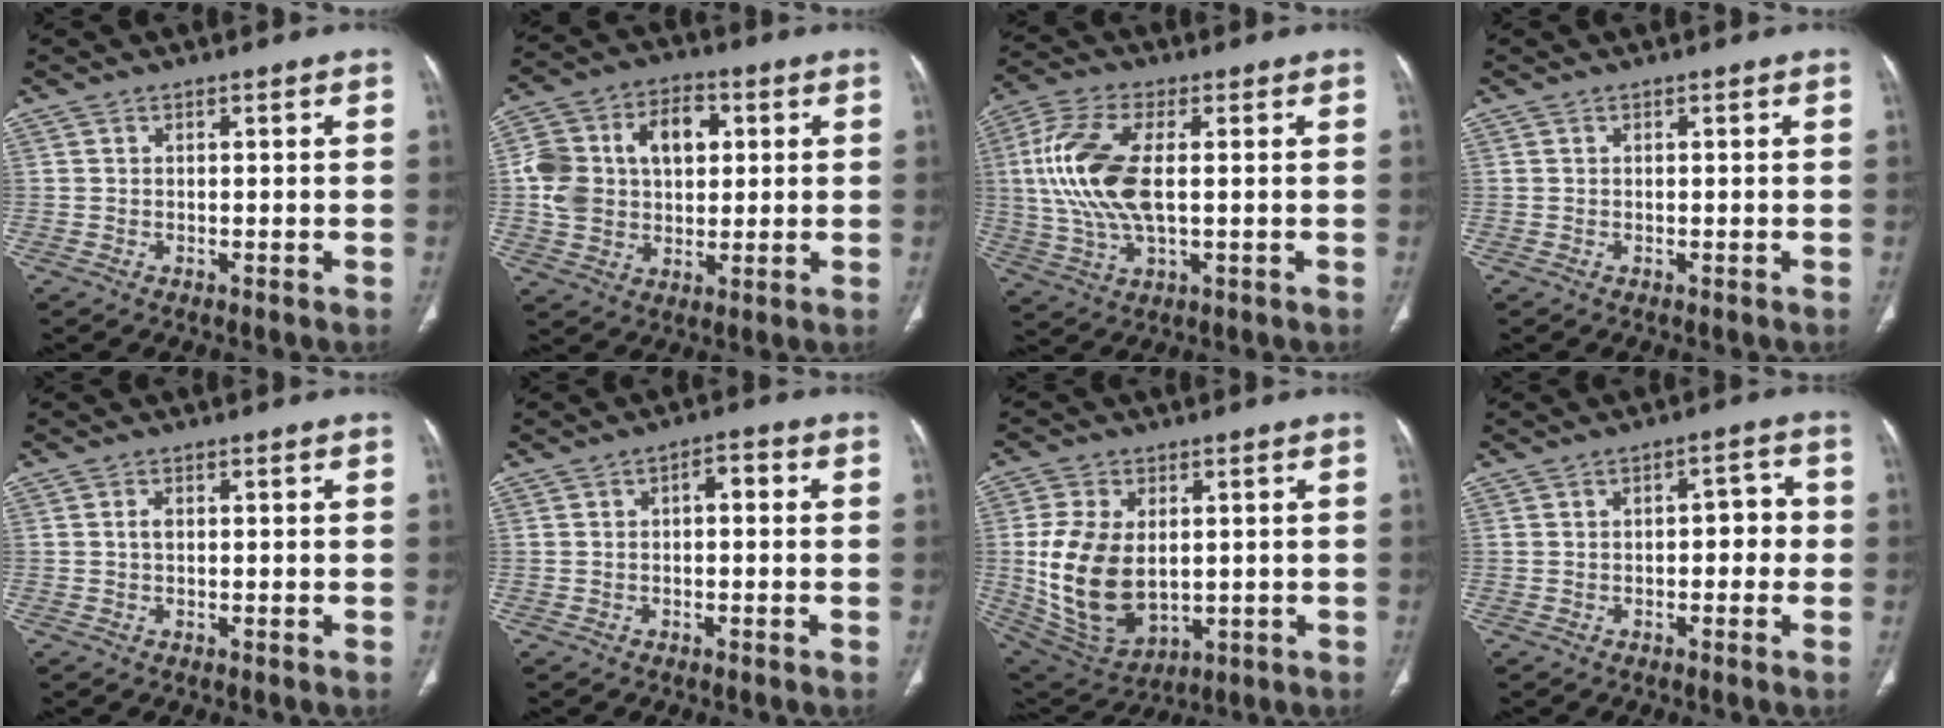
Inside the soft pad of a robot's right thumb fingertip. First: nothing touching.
{"total": 15.9, "force": [2.8, 11.3, 10.9], "torque": [-0.176, 0.019, 0.048]}
{"total": 14.6, "force": [1.4, 6.5, 13.0], "torque": [-0.293, 0.003, 0.028]}
{"total": 0.0}
{"total": 1.1, "force": [0.0, 0.7, 0.9], "torque": [-0.017, 0.002, -0.001]}
{"total": 2.8, "force": [0.1, 1.5, 2.4], "torque": [-0.022, 0.012, -0.005]}
{"total": 16.3, "force": [0.3, 10.4, 12.6], "torque": [-0.235, -0.011, 0.030]}
{"total": 4.6, "force": [-0.5, 2.6, 3.7], "torque": [-0.020, 0.018, -0.014]}